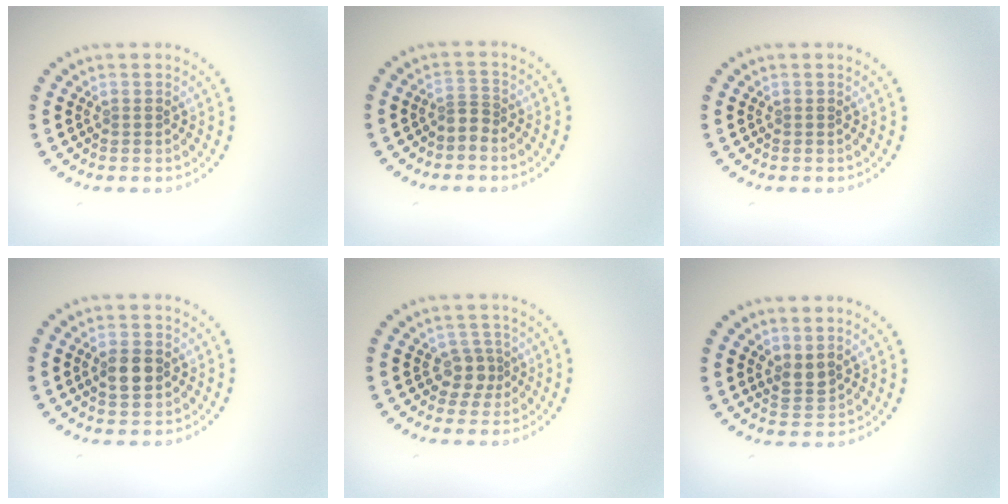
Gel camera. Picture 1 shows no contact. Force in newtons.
{"total": 1.2, "press": 0.8, "slide": 0.9}
{"total": 0.0}
{"total": 2.8, "press": 2.8, "slide": 0.1}
{"total": 2.2, "press": 1.8, "slide": 1.3}
{"total": 1.7, "press": 1.4, "slide": 1.0}